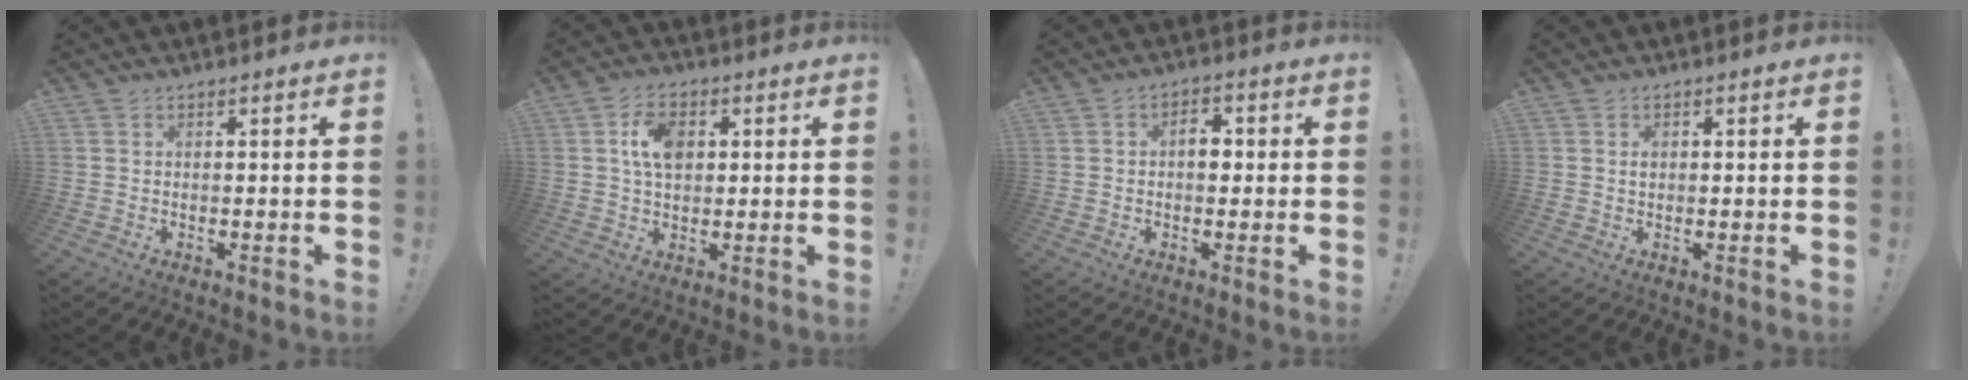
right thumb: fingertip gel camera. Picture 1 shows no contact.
{"total": 8.2, "force": [1.9, 5.4, 5.8], "torque": [-0.084, 0.003, 0.035]}
{"total": 4.5, "force": [-0.1, 3.1, 3.3], "torque": [-0.047, 0.010, -0.007]}
{"total": 1.0, "force": [0.0, 0.8, 0.5], "torque": [-0.001, 0.001, -0.002]}